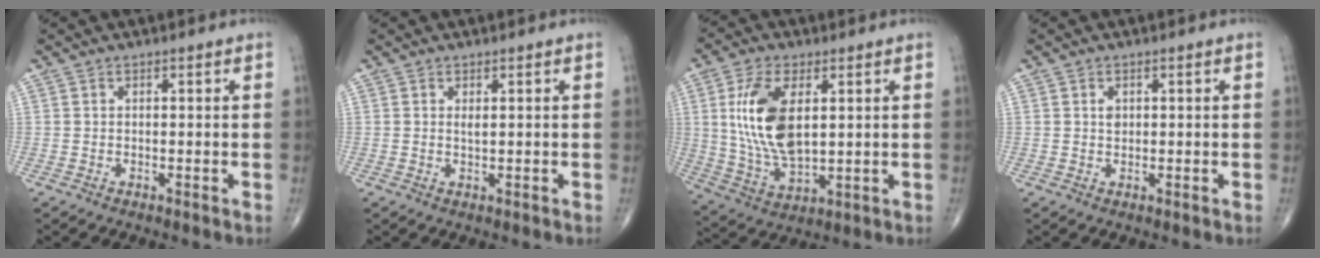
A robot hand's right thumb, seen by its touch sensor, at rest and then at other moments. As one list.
[{"total": 0.8, "force": [0.4, 0.2, 0.7], "torque": [-0.013, -0.002, 0.007]}, {"total": 14.5, "force": [3.1, 7.3, 12.2], "torque": [-0.239, -0.016, 0.068]}, {"total": 1.4, "force": [0.4, 1.0, 0.9], "torque": [-0.009, -0.002, 0.007]}]